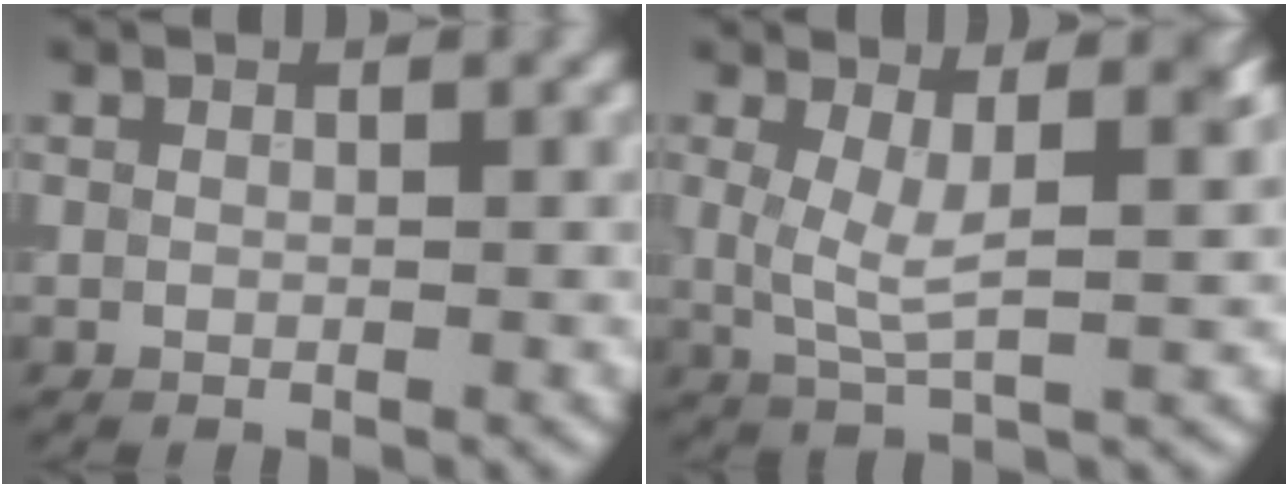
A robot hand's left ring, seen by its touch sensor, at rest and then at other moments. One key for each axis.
{"total": 4.4, "fx": 1.0, "fy": 1.5, "fz": 4.0, "tx": -0.083, "ty": -0.005, "tz": 0.018}